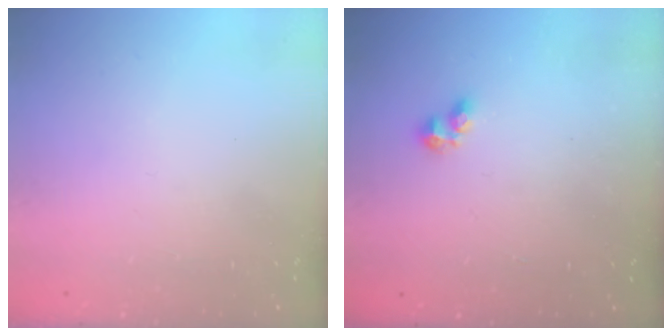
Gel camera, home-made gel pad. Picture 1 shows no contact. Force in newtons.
{"total": 1.8, "press": 1.7, "slide": 0.5}